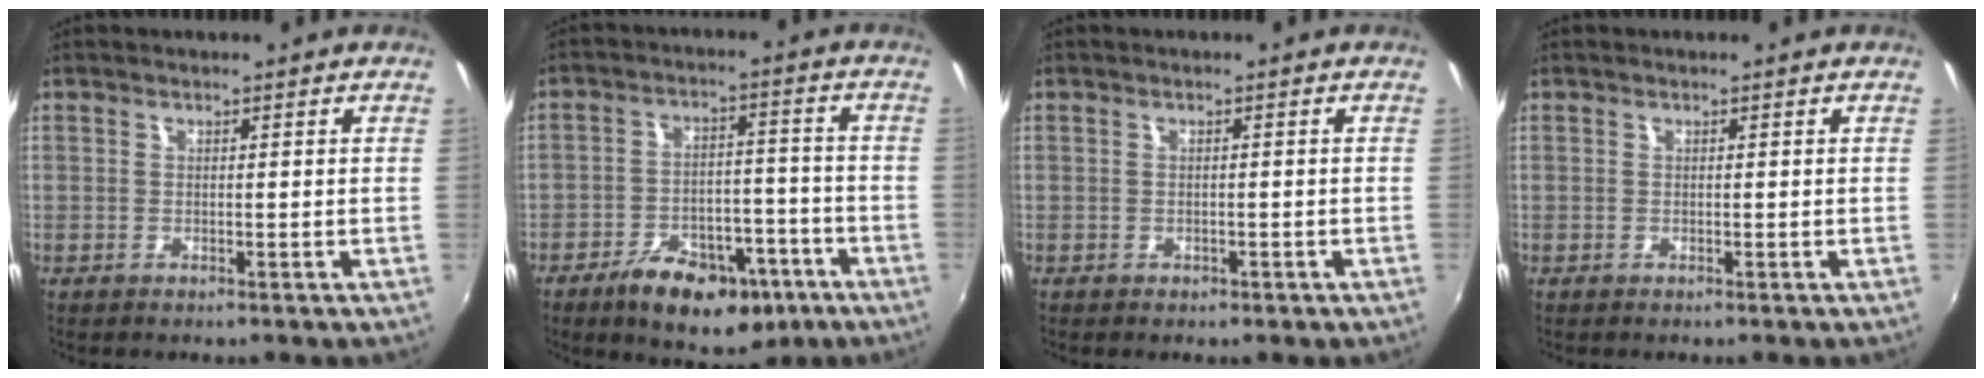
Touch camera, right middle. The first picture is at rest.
{"total": 12.9, "force": [-7.7, 6.3, 8.2], "torque": [-0.153, -0.002, -0.108]}
{"total": 0.7, "force": [-0.1, 0.6, 0.4], "torque": [-0.006, -0.005, 0.003]}
{"total": 0.0}